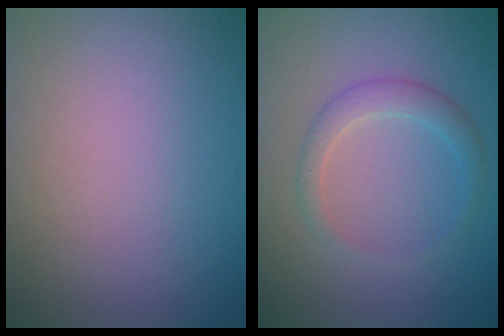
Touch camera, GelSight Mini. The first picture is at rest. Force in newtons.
{"total": 2.1, "press": 2.1, "slide": 0.1}